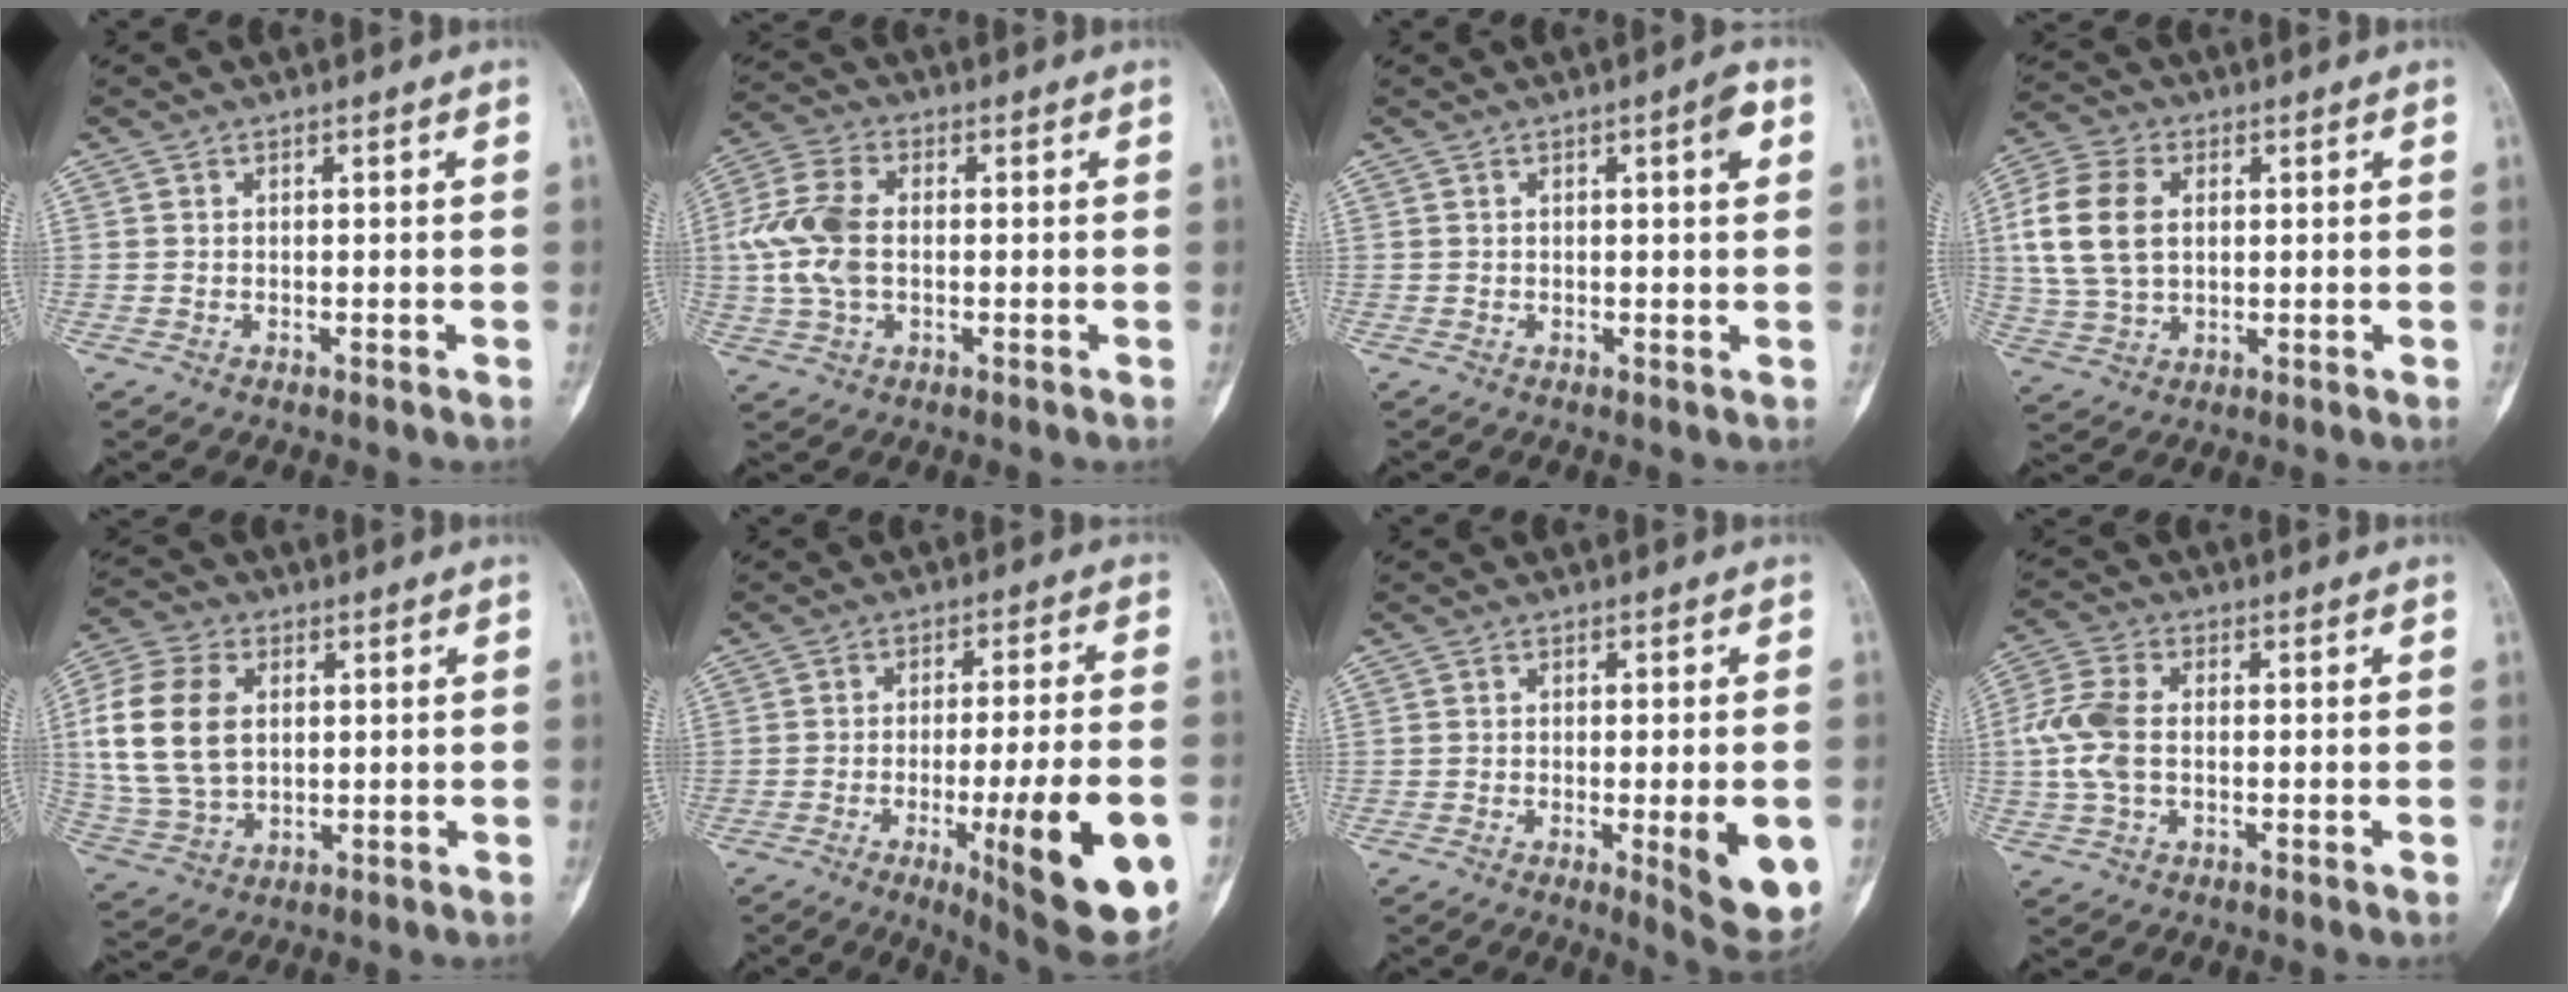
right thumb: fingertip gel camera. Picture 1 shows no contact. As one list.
[{"total": 10.3, "force": [0.0, 6.4, 8.1], "torque": [-0.184, 0.015, -0.002]}, {"total": 3.7, "force": [1.2, 0.7, 3.5], "torque": [-0.046, -0.001, 0.014]}, {"total": 12.6, "force": [2.1, 8.5, 9.0], "torque": [-0.186, 0.008, 0.039]}, {"total": 15.0, "force": [2.4, 10.1, 10.8], "torque": [-0.217, 0.004, 0.048]}, {"total": 20.0, "force": [-6.3, 3.6, 18.7], "torque": [-0.229, -0.004, -0.076]}, {"total": 9.9, "force": [-2.4, 2.5, 9.3], "torque": [-0.108, -0.019, -0.024]}, {"total": 7.9, "force": [-0.3, 4.8, 6.3], "torque": [-0.155, 0.016, -0.011]}]